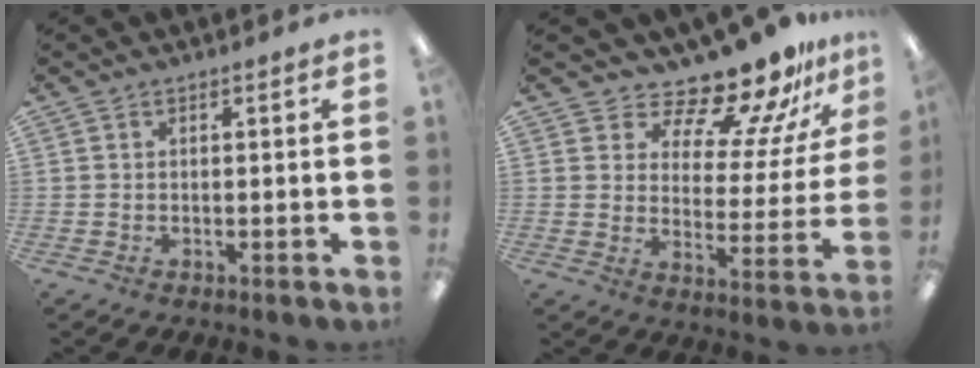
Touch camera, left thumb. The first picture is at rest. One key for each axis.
{"total": 13.5, "fx": 12.1, "fy": 3.4, "fz": 5.0, "tx": -0.085, "ty": -0.107, "tz": 0.205}